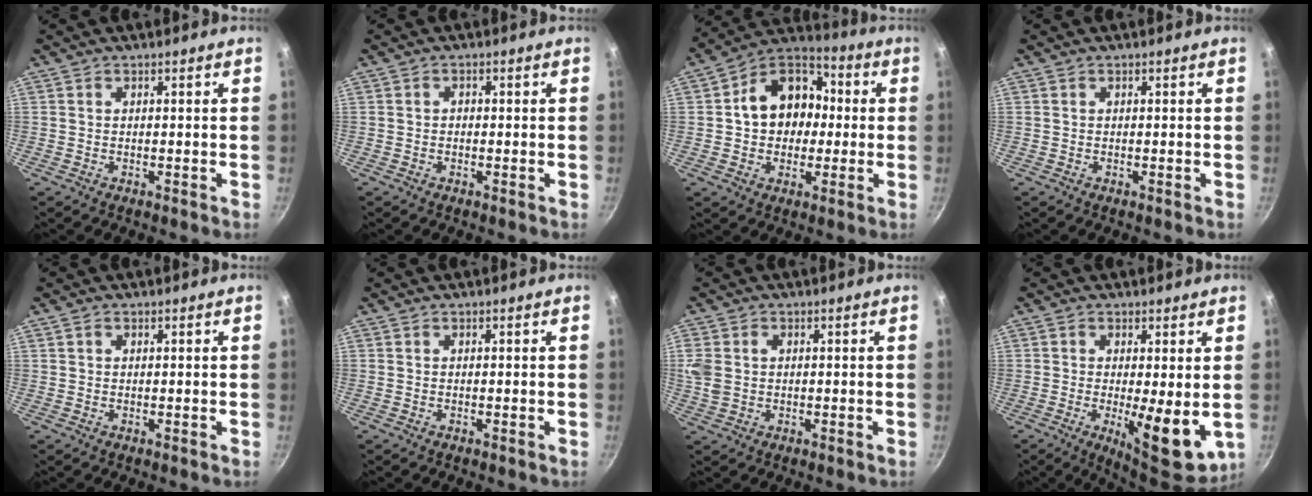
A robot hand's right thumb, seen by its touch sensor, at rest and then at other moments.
{"total": 0.8, "force": [-0.3, 0.6, 0.3], "torque": [-0.006, 0.004, -0.004]}
{"total": 14.7, "force": [0.8, 11.8, 8.8], "torque": [-0.097, 0.034, -0.001]}
{"total": 0.0}
{"total": 0.9, "force": [0.4, 0.7, 0.4], "torque": [-0.007, 0.003, 0.007]}
{"total": 0.0}
{"total": 5.0, "force": [0.6, 3.9, 3.0], "torque": [-0.062, 0.002, 0.013]}
{"total": 10.9, "force": [-1.1, 3.5, 10.3], "torque": [-0.128, -0.015, -0.004]}